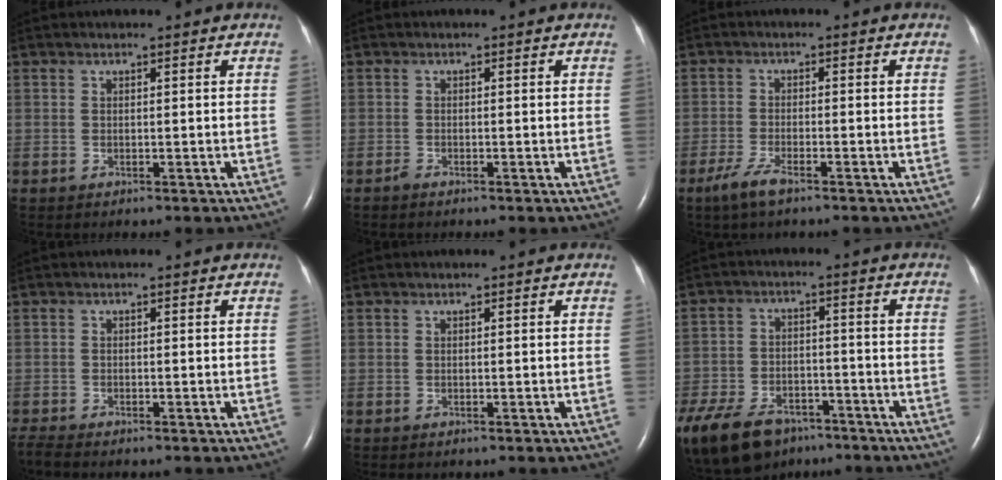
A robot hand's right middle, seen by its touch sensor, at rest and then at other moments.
{"total": 0.6, "force": [-0.6, 0.1, 0.2], "torque": [-0.010, -0.002, -0.013]}
{"total": 3.8, "force": [-2.7, 0.6, 2.6], "torque": [-0.066, -0.007, -0.052]}
{"total": 1.7, "force": [-1.6, -0.1, 0.5], "torque": [-0.018, -0.008, -0.034]}
{"total": 0.0}
{"total": 22.1, "force": [-14.5, 12.7, 10.7], "torque": [-0.315, -0.038, -0.227]}